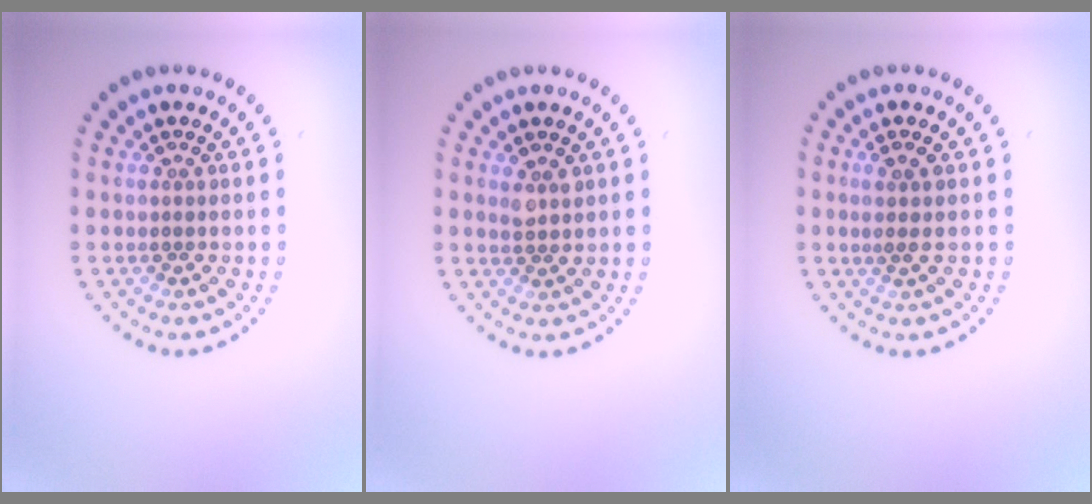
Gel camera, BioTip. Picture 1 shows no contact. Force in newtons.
{"total": 1.4, "press": 1.3, "slide": 0.7}
{"total": 1.4, "press": 1.1, "slide": 0.9}